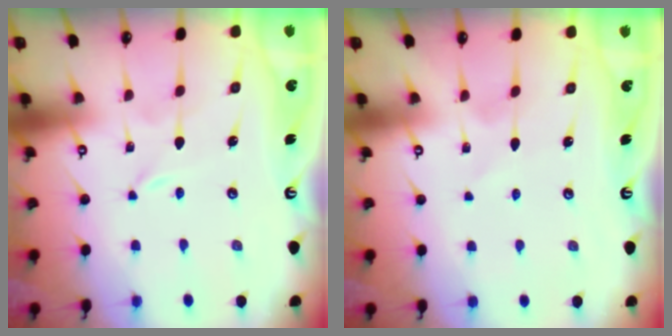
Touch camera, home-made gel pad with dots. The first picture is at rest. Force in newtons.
{"total": 2.2, "press": 2.2, "slide": 0.3}